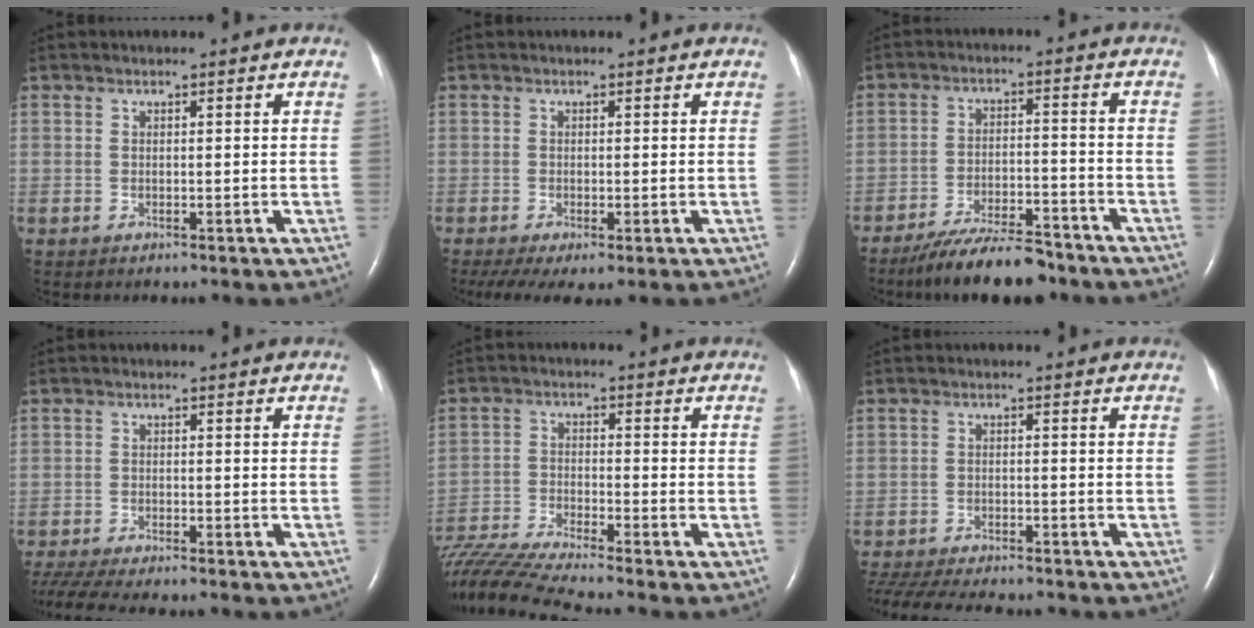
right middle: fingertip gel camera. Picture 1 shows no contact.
{"total": 5.7, "force": [-3.3, 1.6, 4.4], "torque": [-0.076, -0.021, -0.059]}
{"total": 11.0, "force": [-9.5, 2.0, 5.2], "torque": [-0.087, -0.011, -0.157]}
{"total": 9.3, "force": [-8.1, 0.1, 4.4], "torque": [-0.069, -0.017, -0.131]}
{"total": 10.5, "force": [-9.4, -1.9, 4.2], "torque": [-0.074, -0.025, -0.170]}
{"total": 14.7, "force": [-13.0, 2.8, 6.4], "torque": [-0.142, -0.024, -0.189]}